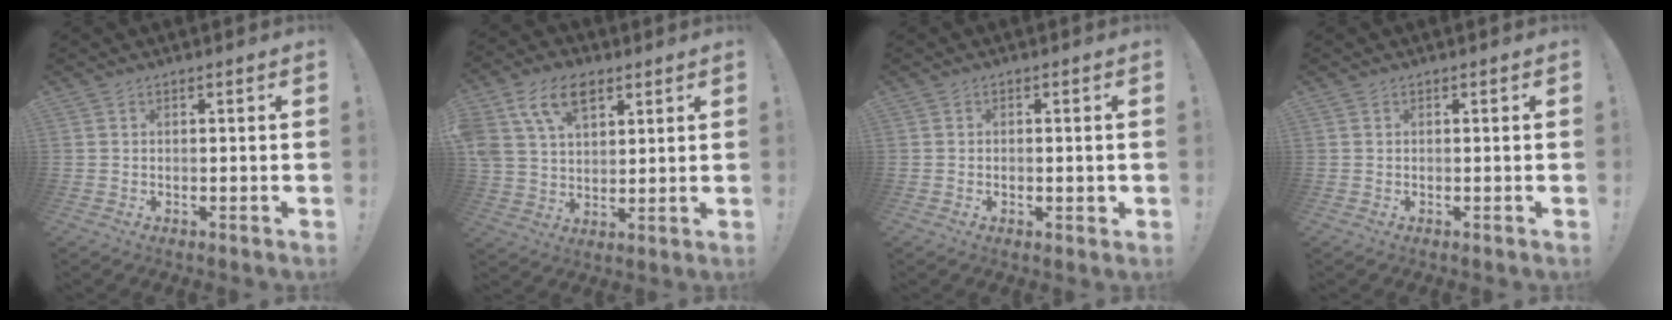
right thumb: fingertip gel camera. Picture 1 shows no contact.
{"total": 13.7, "force": [7.2, 8.8, 7.7], "torque": [-0.149, -0.020, 0.138]}
{"total": 1.7, "force": [-0.3, 1.0, 1.4], "torque": [-0.020, 0.002, -0.004]}
{"total": 0.0}